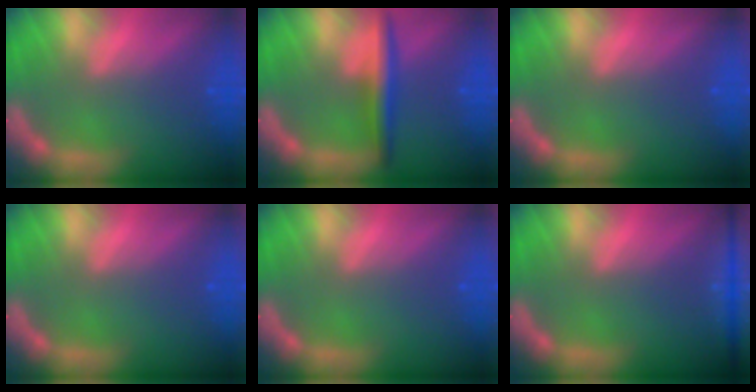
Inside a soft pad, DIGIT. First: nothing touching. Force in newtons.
{"total": 4.0}
{"total": 0.0}
{"total": 0.0}
{"total": 0.0}
{"total": 3.9}